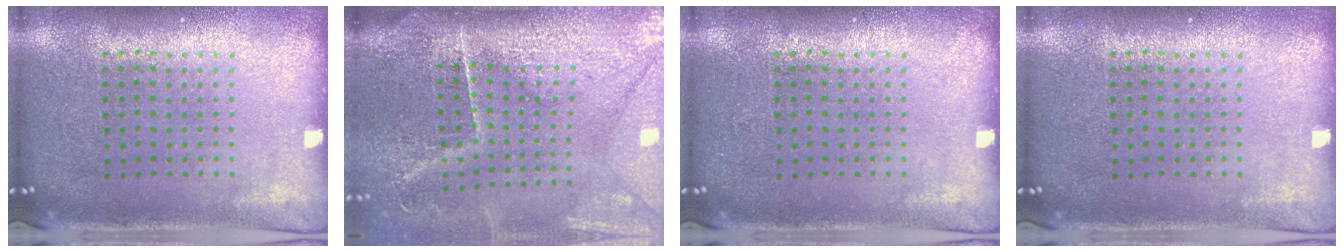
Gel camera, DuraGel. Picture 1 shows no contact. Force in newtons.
{"total": 4.5, "press": 3.9, "slide": 2.3}
{"total": 0.0}
{"total": 0.0}